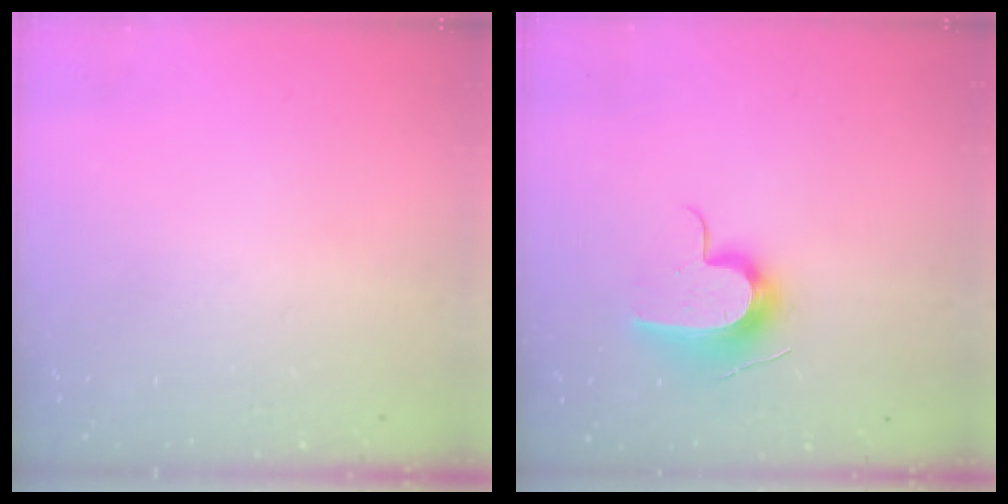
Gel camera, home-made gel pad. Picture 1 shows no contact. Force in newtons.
{"total": 11.3, "press": 11.3, "slide": 0.4}